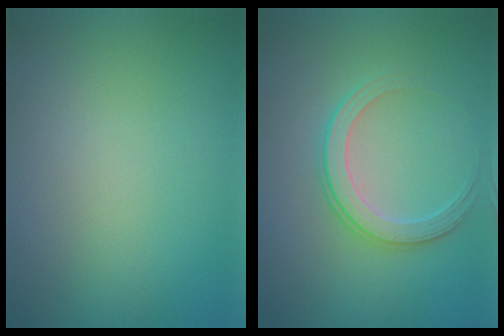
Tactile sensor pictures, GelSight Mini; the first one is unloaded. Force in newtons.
{"total": 3.1, "press": 2.7, "slide": 1.4}